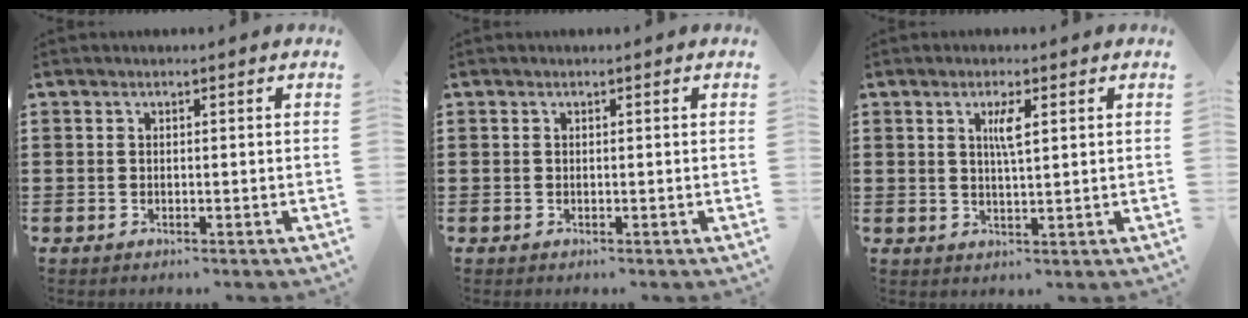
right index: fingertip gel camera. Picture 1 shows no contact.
{"total": 0.0}
{"total": 3.0, "force": [1.0, 0.5, 2.7], "torque": [-0.057, 0.003, 0.015]}